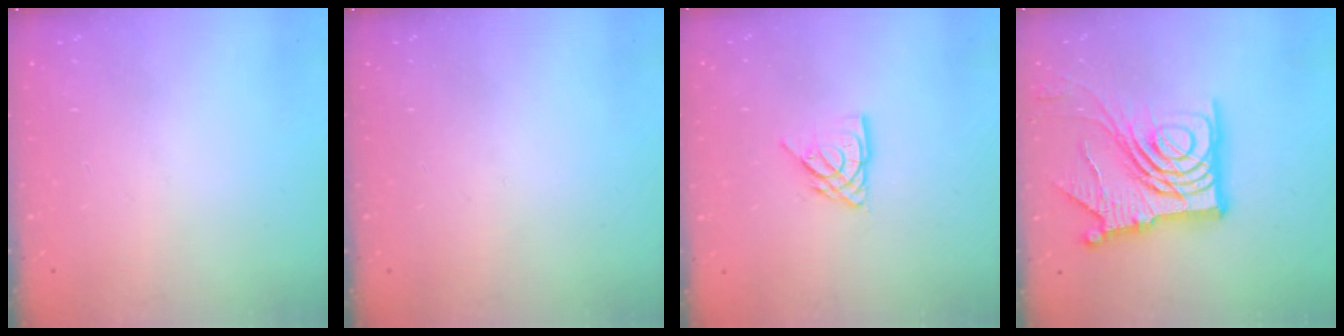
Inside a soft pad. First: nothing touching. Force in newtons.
{"total": 0.0}
{"total": 7.6, "press": 7.6, "slide": 0.5}
{"total": 20.3, "press": 20.2, "slide": 2.3}